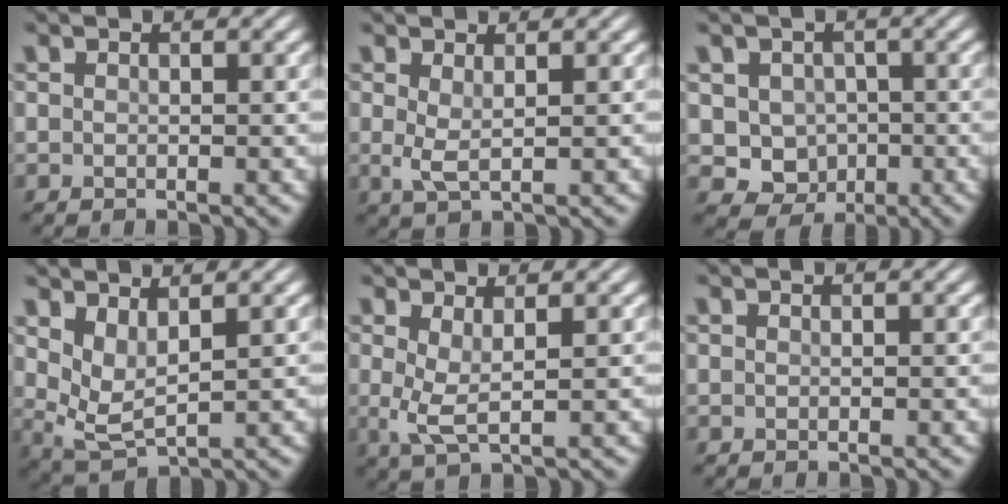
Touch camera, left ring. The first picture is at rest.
{"total": 1.8, "force": [0.6, 0.5, 1.7], "torque": [-0.038, -0.004, 0.012]}
{"total": 4.5, "force": [-0.3, 4.1, 1.9], "torque": [-0.018, -0.008, -0.015]}
{"total": 3.1, "force": [1.6, 1.3, 2.3], "torque": [-0.056, -0.013, 0.038]}
{"total": 2.6, "force": [0.6, 0.7, 2.4], "torque": [-0.054, -0.005, 0.012]}
{"total": 0.0}